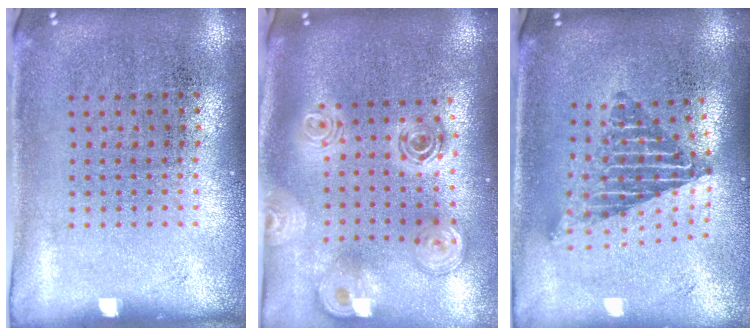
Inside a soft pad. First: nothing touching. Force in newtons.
{"total": 2.6, "press": 1.9, "slide": 1.8}
{"total": 2.1, "press": 1.5, "slide": 1.4}